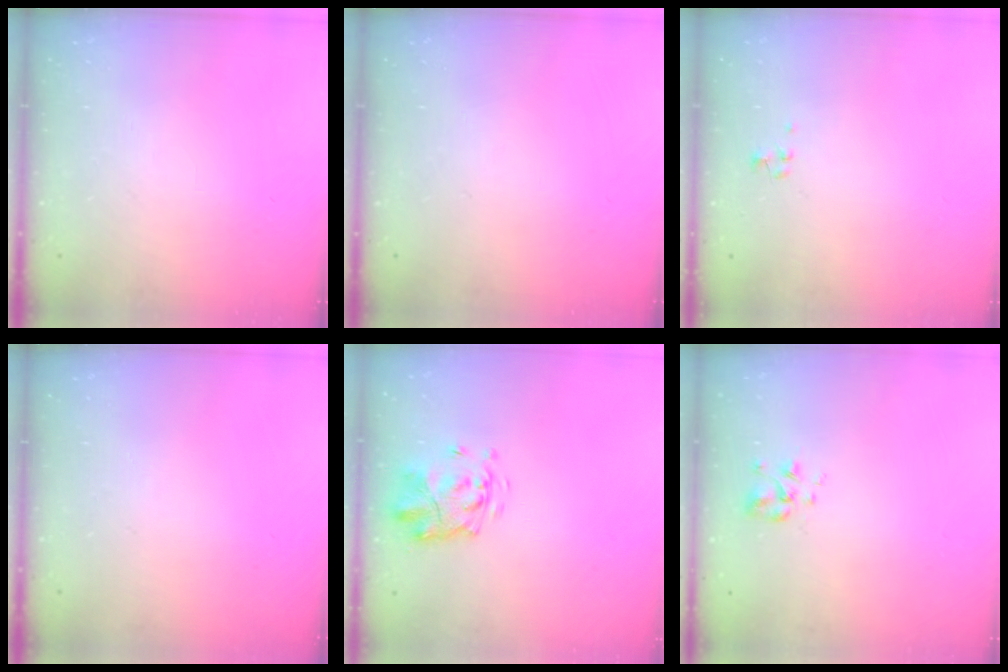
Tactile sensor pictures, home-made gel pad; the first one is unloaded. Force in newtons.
{"total": 0.0}
{"total": 0.9, "press": 0.8, "slide": 0.4}
{"total": 0.0}
{"total": 3.5, "press": 3.3, "slide": 1.2}
{"total": 3.1, "press": 2.9, "slide": 1.2}